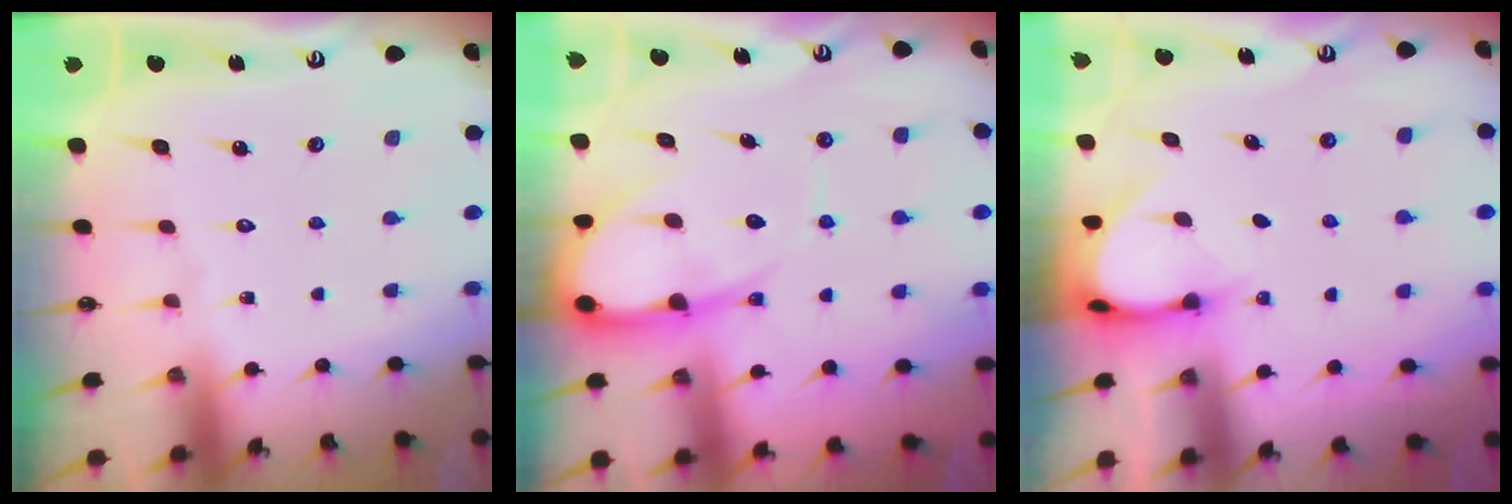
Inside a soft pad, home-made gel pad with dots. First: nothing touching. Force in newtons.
{"total": 10.7, "press": 10.6, "slide": 1.2}
{"total": 3.9, "press": 3.9, "slide": 0.3}